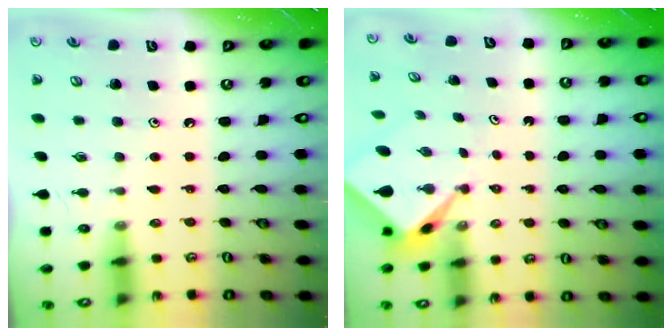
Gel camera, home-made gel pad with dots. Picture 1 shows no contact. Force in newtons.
{"total": 2.4, "press": 2.4, "slide": 0.1}